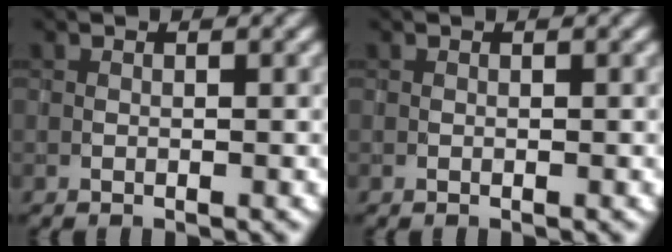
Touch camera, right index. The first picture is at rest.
{"total": 0.0}